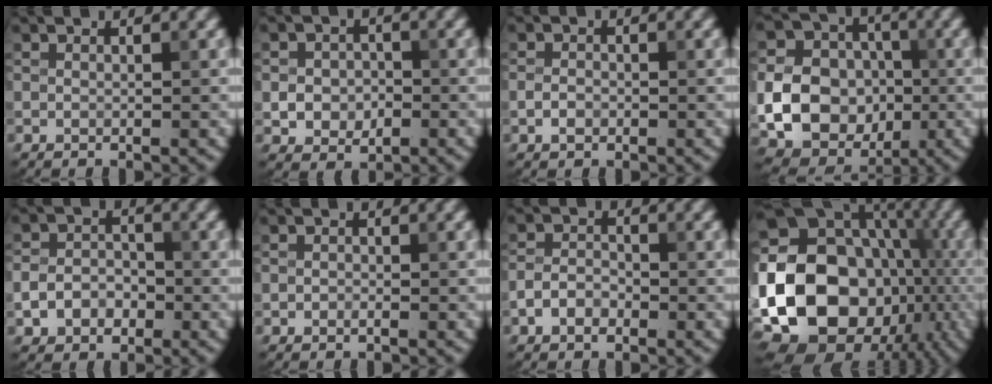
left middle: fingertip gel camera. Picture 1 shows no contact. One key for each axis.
{"total": 2.9, "fx": -0.5, "fy": 2.4, "fz": 1.6, "tx": -0.021, "ty": -0.003, "tz": -0.016}
{"total": 1.2, "fx": -0.6, "fy": 0.8, "fz": 0.8, "tx": -0.015, "ty": 0.005, "tz": -0.014}
{"total": 10.0, "fx": -1.6, "fy": 8.3, "fz": 5.4, "tx": -0.097, "ty": -0.013, "tz": -0.047}
{"total": 3.2, "fx": -1.3, "fy": 2.5, "fz": 1.6, "tx": -0.029, "ty": 0.004, "tz": -0.026}
{"total": 0.6, "fx": -0.2, "fy": 0.4, "fz": 0.4, "tx": -0.007, "ty": 0.000, "tz": -0.005}
{"total": 2.3, "fx": -1.1, "fy": 1.5, "fz": 1.3, "tx": -0.027, "ty": 0.008, "tz": -0.026}
{"total": 24.1, "fx": -5.0, "fy": 20.0, "fz": 12.5, "tx": -0.224, "ty": 0.002, "tz": -0.121}